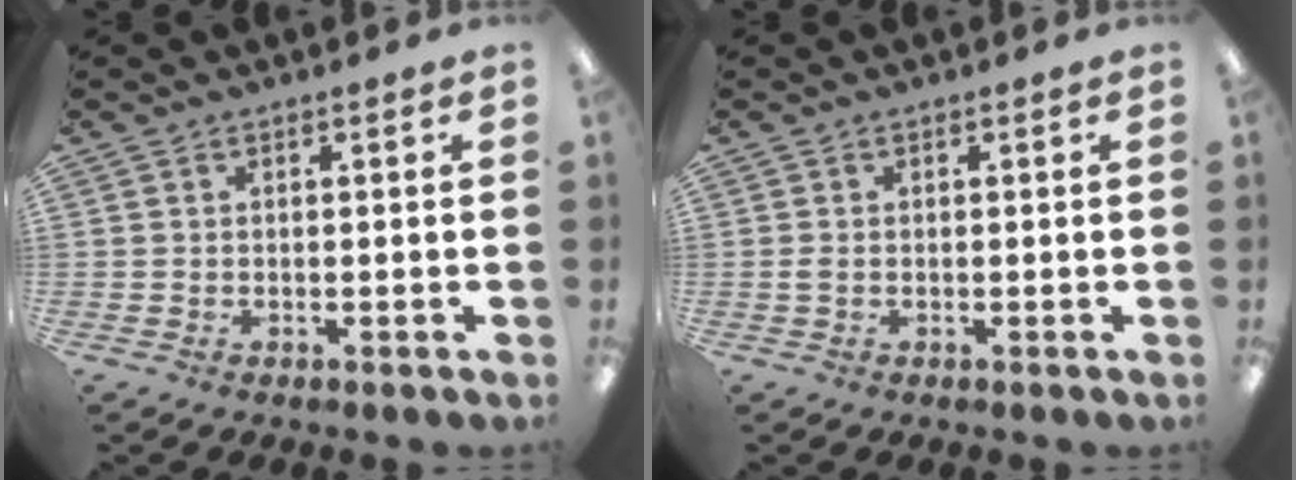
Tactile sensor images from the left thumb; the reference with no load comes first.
{"total": 1.1, "force": [0.0, 0.6, 0.9], "torque": [-0.019, 0.002, -0.001]}